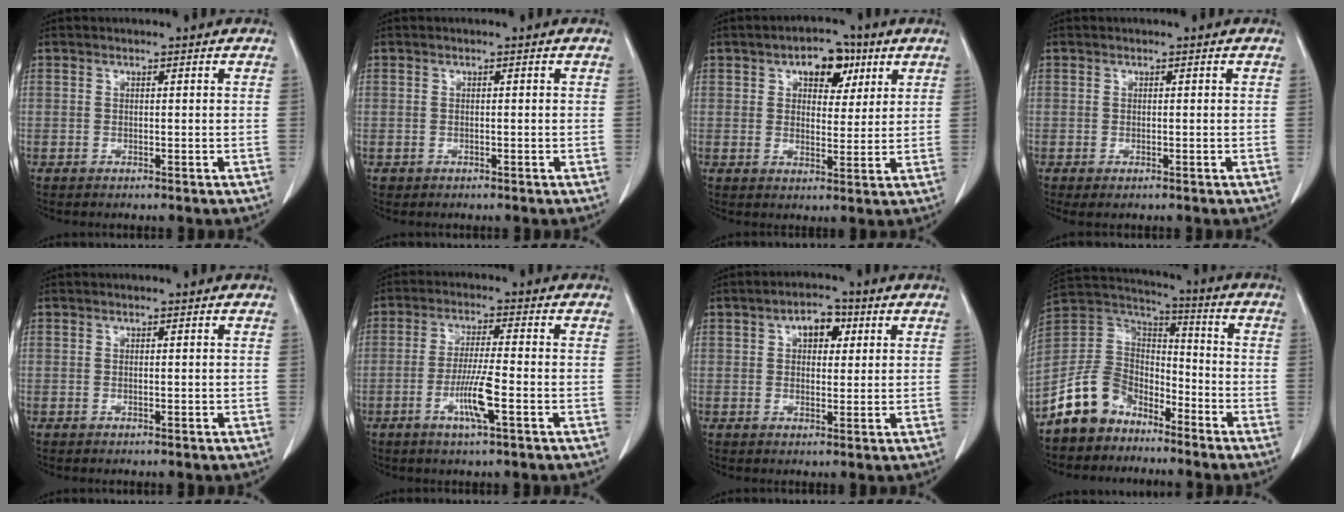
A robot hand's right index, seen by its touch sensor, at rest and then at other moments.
{"total": 0.9, "force": [-0.3, 0.9, 0.1], "torque": [-0.004, 0.005, -0.002]}
{"total": 8.1, "force": [3.8, 4.6, 5.4], "torque": [-0.083, 0.022, 0.061]}
{"total": 2.1, "force": [-0.7, 1.0, 1.7], "torque": [-0.043, -0.002, -0.009]}
{"total": 0.0}
{"total": 7.0, "force": [-2.6, 0.3, 6.5], "torque": [-0.125, -0.007, -0.048]}
{"total": 5.4, "force": [1.9, 3.1, 4.0], "torque": [-0.067, 0.019, 0.033]}
{"total": 11.5, "force": [-8.0, 7.4, 3.7], "torque": [-0.089, 0.040, -0.159]}